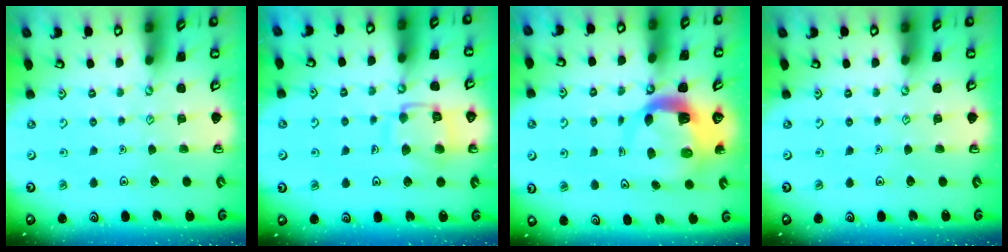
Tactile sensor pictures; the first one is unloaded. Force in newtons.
{"total": 12.3, "press": 12.2, "slide": 1.1}
{"total": 6.6, "press": 6.5, "slide": 0.8}
{"total": 0.0}